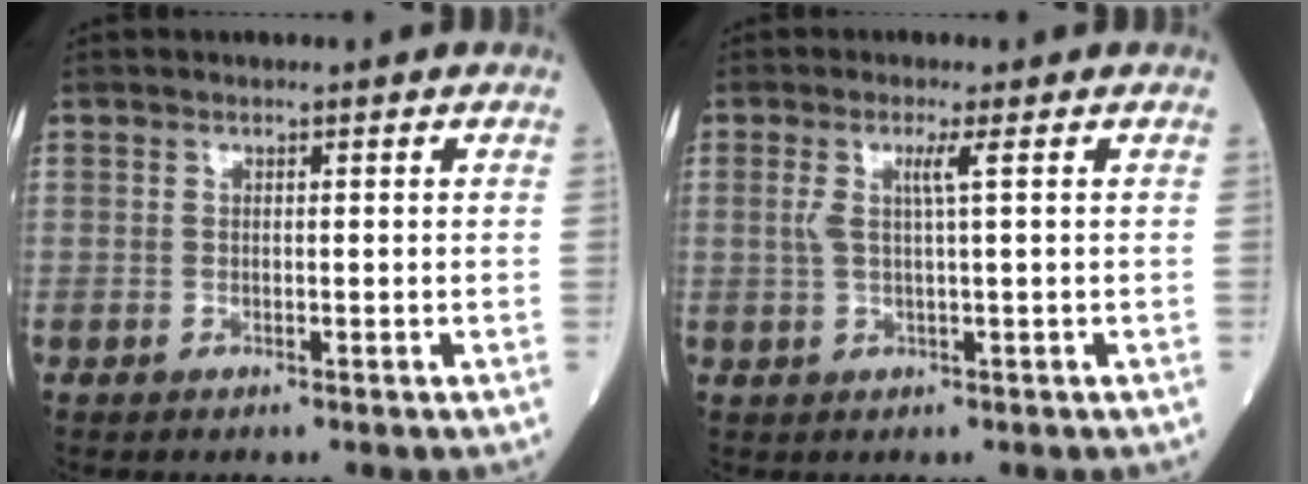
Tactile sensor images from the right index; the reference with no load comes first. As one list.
[{"total": 3.0, "force": [0.8, -0.4, 2.8], "torque": [-0.063, 0.002, 0.015]}]